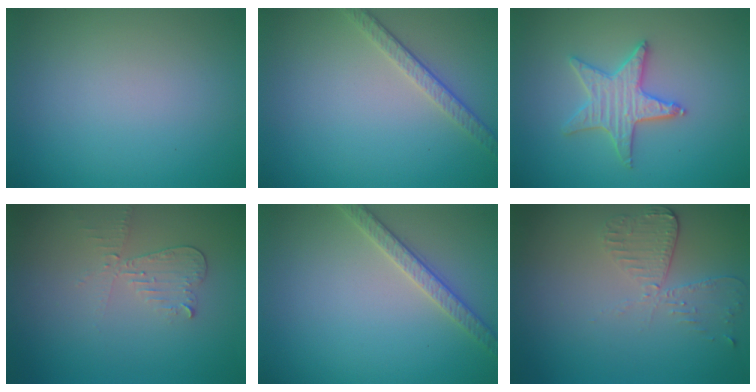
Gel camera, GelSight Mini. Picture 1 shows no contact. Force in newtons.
{"total": 2.5, "press": 2.1, "slide": 1.4}
{"total": 3.5, "press": 3.3, "slide": 1.0}
{"total": 2.2, "press": 2.2, "slide": 0.2}
{"total": 2.6, "press": 2.6, "slide": 0.5}
{"total": 2.9, "press": 2.6, "slide": 1.4}